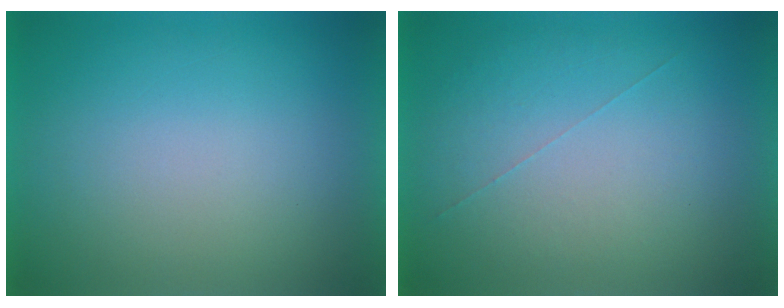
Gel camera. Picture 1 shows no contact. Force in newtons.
{"total": 1.0}